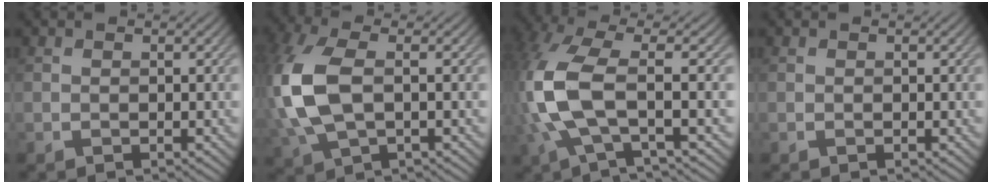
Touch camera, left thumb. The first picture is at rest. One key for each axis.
{"total": 10.7, "fx": 0.3, "fy": 5.5, "fz": 9.2, "tx": -0.248, "ty": 0.001, "tz": 0.006}
{"total": 9.7, "fx": -0.7, "fy": 3.2, "fz": 9.1, "tx": -0.215, "ty": 0.004, "tz": -0.021}
{"total": 0.0}